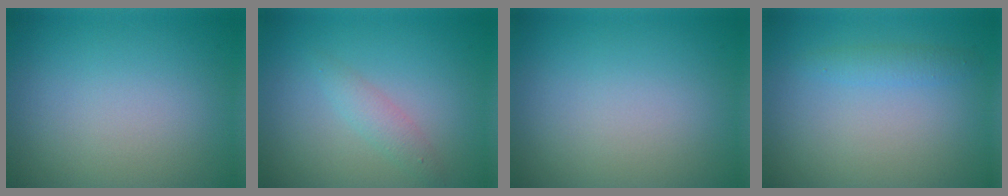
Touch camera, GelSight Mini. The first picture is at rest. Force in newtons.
{"total": 1.6, "press": 1.6, "slide": 0.0}
{"total": 0.0}
{"total": 1.3, "press": 1.3, "slide": 0.0}